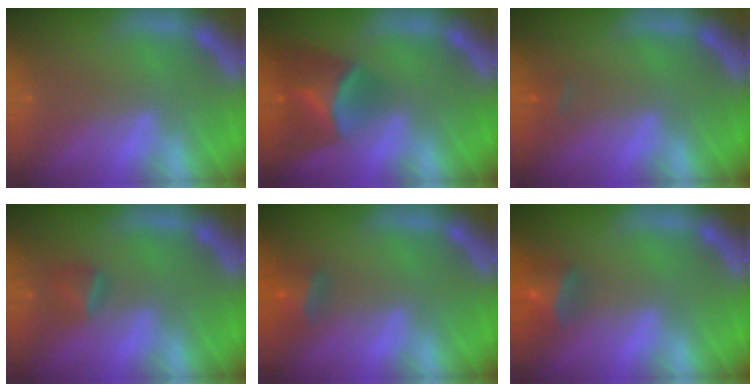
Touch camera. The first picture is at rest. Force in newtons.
{"total": 6.5}
{"total": 0.9}
{"total": 1.9}
{"total": 2.9}
{"total": 4.0}